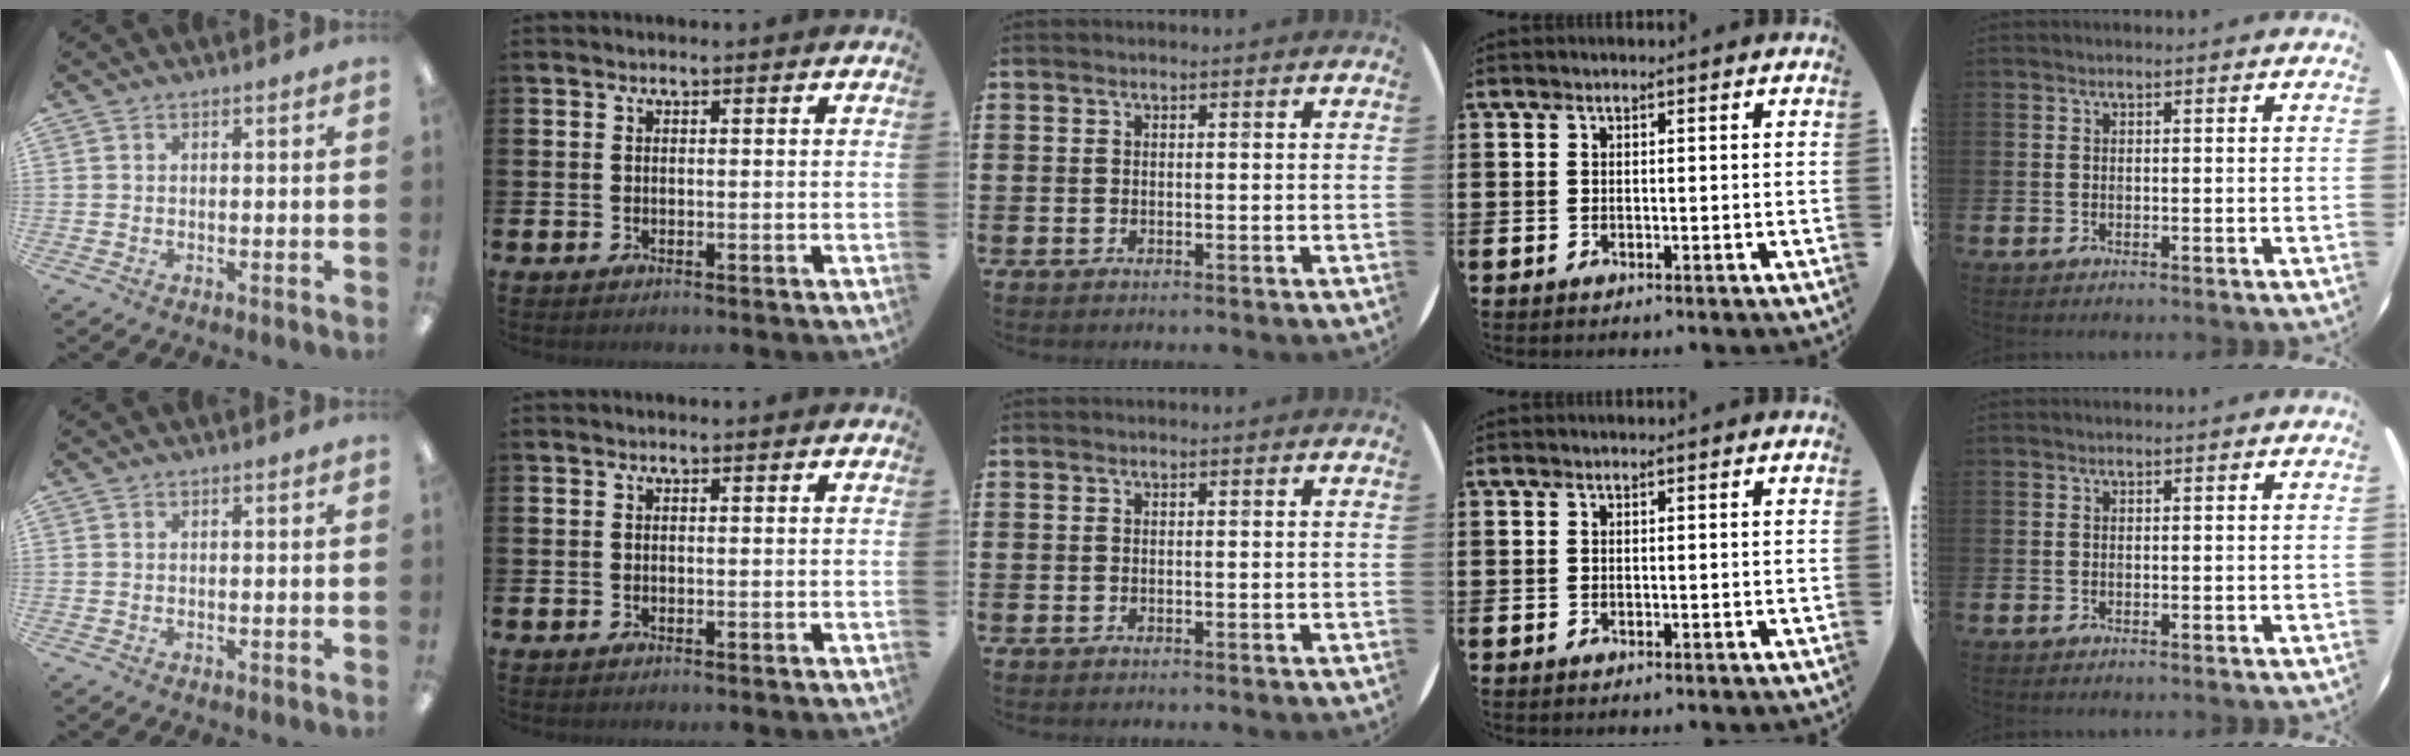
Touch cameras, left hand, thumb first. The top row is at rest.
{}